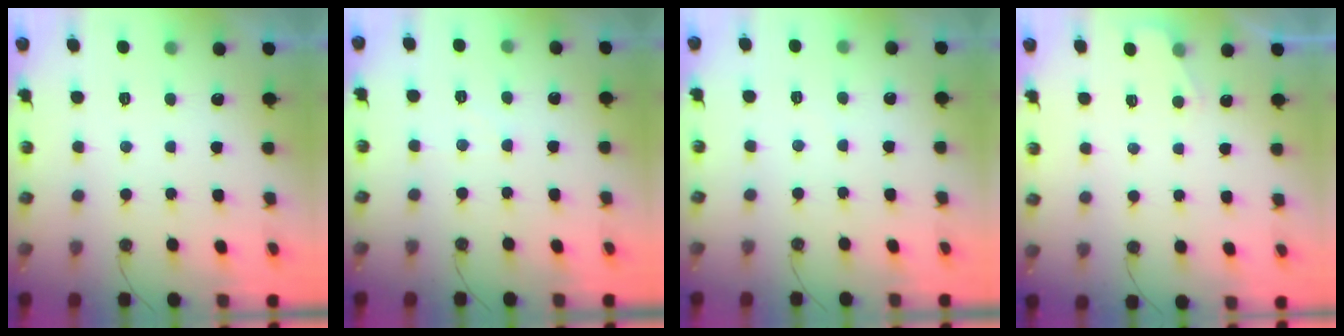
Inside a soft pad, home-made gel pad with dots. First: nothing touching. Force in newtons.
{"total": 2.4, "press": 2.4, "slide": 0.5}
{"total": 2.5, "press": 2.4, "slide": 0.4}
{"total": 2.4, "press": 2.4, "slide": 0.4}